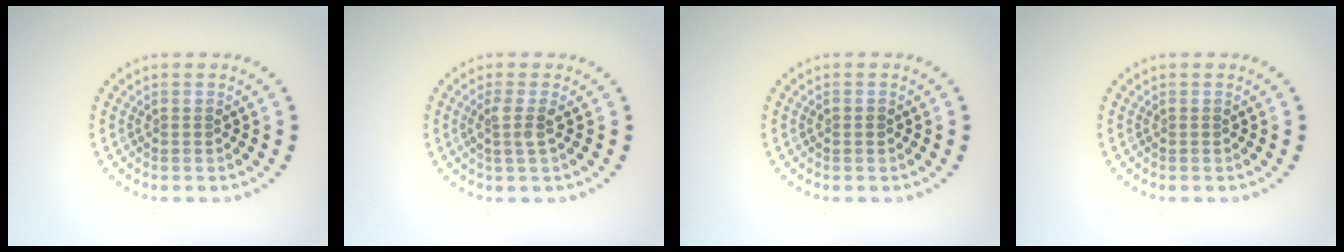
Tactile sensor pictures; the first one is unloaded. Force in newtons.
{"total": 1.8, "press": 1.3, "slide": 1.2}
{"total": 0.8, "press": 0.8, "slide": 0.1}
{"total": 0.0}